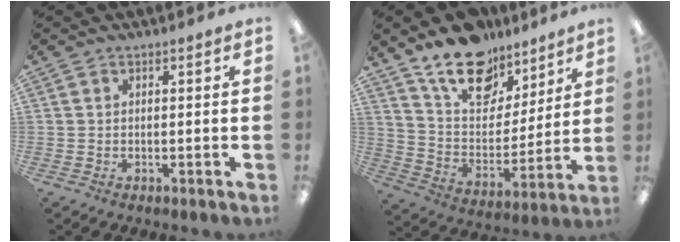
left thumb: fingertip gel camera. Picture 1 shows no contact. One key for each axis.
{"total": 17.1, "fx": 13.2, "fy": 8.7, "fz": 6.6, "tx": -0.120, "ty": -0.087, "tz": 0.239}